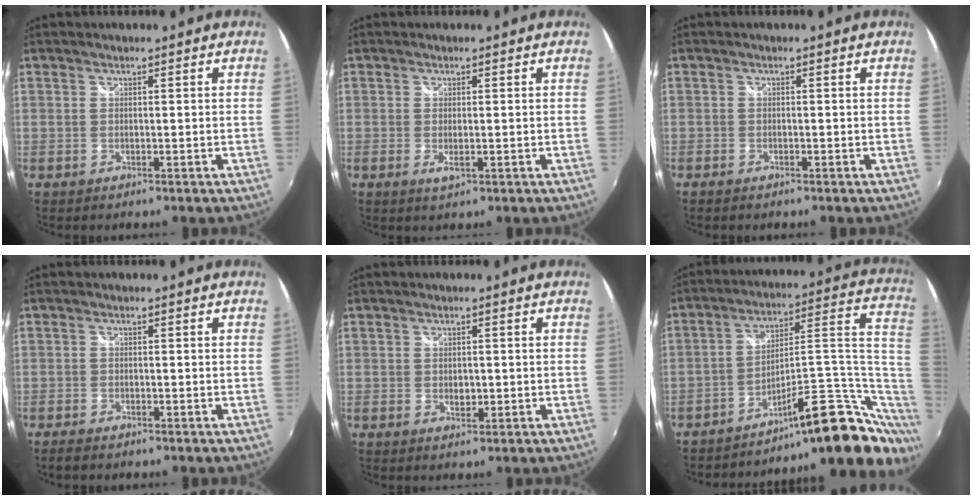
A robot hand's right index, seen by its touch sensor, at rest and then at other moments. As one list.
[{"total": 2.0, "force": [-0.4, 0.8, 1.8], "torque": [-0.033, -0.006, -0.006]}, {"total": 1.1, "force": [-0.9, 0.5, 0.4], "torque": [-0.010, -0.004, -0.019]}, {"total": 2.5, "force": [-2.1, 0.8, 1.2], "torque": [-0.030, -0.010, -0.039]}, {"total": 2.0, "force": [-0.2, 1.5, 1.3], "torque": [-0.021, -0.001, -0.003]}, {"total": 20.5, "force": [-13.2, 5.9, 14.5], "torque": [-0.159, 0.028, -0.191]}]